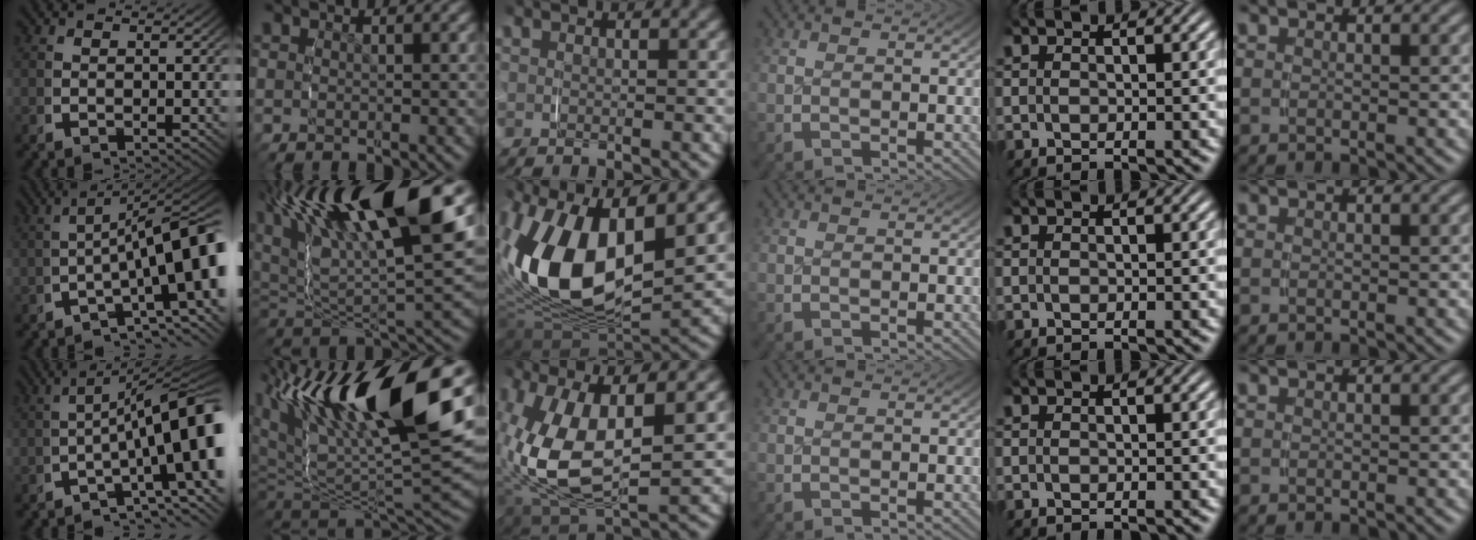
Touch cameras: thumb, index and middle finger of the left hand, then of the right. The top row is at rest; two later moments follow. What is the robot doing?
{"motion": "grasp_and_lifting", "object": "keyboard"}